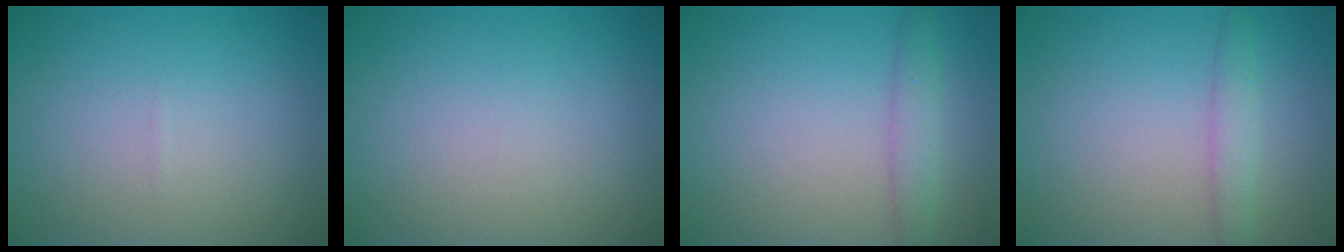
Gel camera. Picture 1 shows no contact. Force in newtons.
{"total": 0.0}
{"total": 2.2, "press": 2.2, "slide": 0.1}
{"total": 2.0, "press": 2.0, "slide": 0.1}